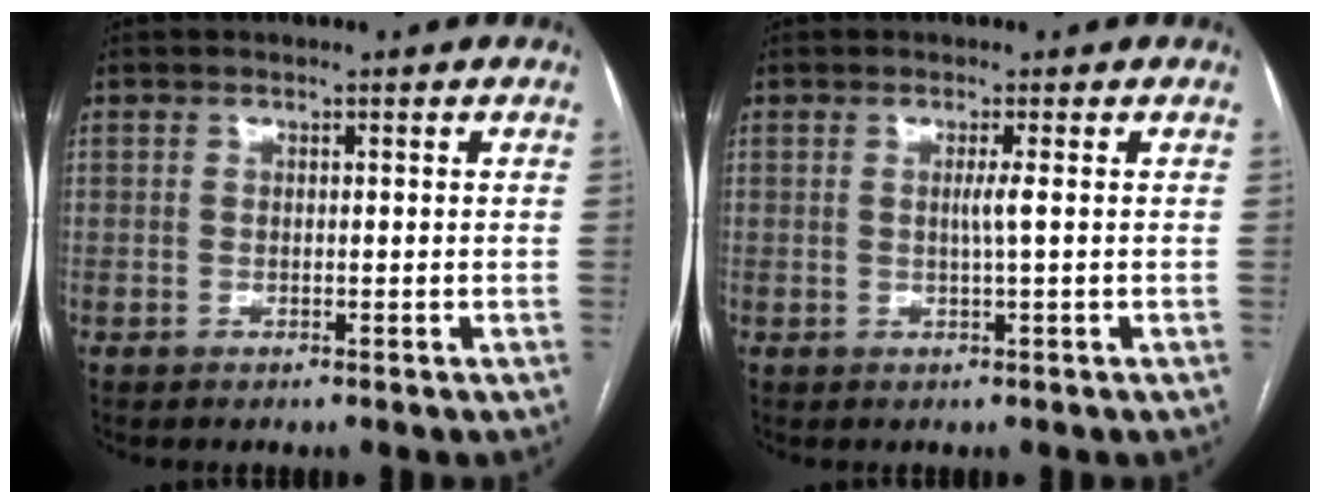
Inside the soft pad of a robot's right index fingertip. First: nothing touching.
{"total": 1.6, "force": [0.1, -0.6, 1.4], "torque": [-0.029, -0.001, 0.001]}